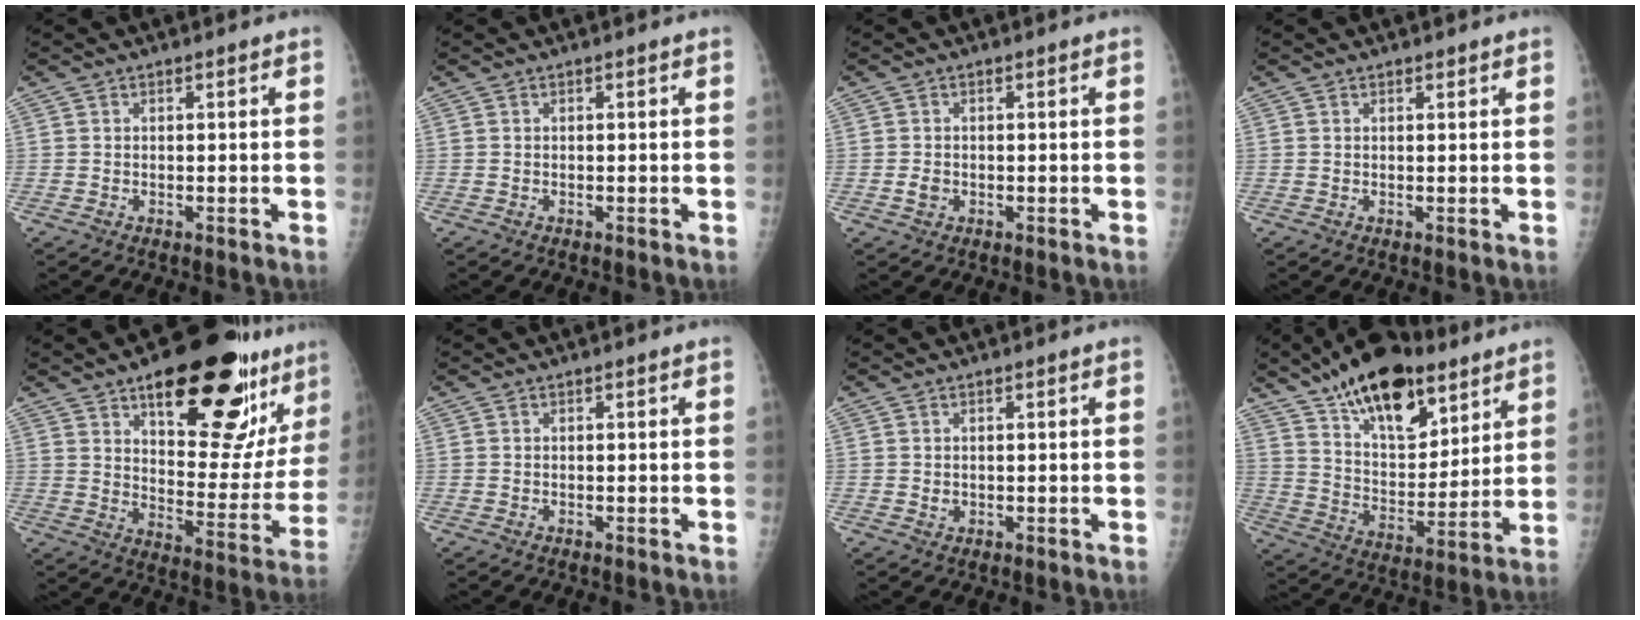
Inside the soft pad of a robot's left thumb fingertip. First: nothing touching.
{"total": 0.0}
{"total": 1.6, "force": [-0.3, 1.3, 0.9], "torque": [-0.012, 0.001, -0.004]}
{"total": 0.7, "force": [0.6, 0.3, 0.1], "torque": [0.000, -0.005, 0.008]}
{"total": 26.5, "force": [16.4, 9.9, 18.3], "torque": [-0.204, -0.070, 0.234]}
{"total": 0.0}
{"total": 1.0, "force": [0.2, 0.9, 0.4], "torque": [-0.005, -0.001, 0.005]}
{"total": 21.2, "force": [13.7, 10.0, 12.7], "torque": [-0.169, -0.060, 0.233]}